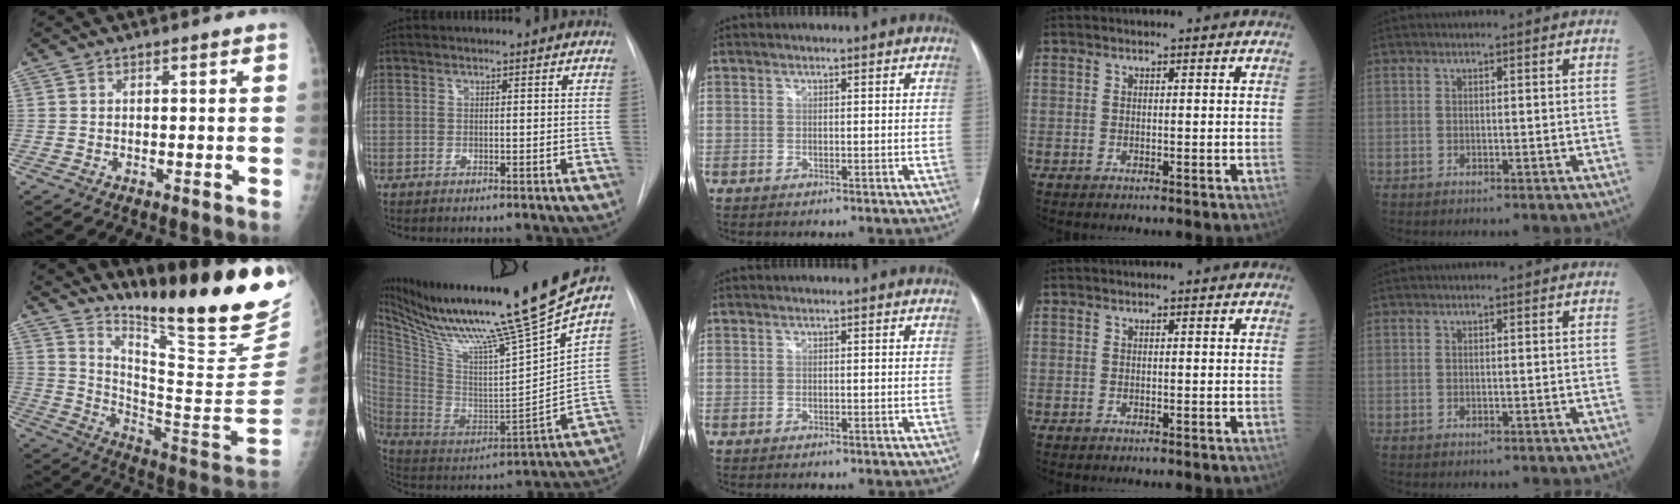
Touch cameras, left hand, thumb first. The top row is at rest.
{"thumb": {"total": 28.1, "force": [20.6, 3.9, 18.6], "torque": [-0.257, -0.146, 0.299]}, "index": {"total": 28.1, "force": [22.0, -1.9, 17.4], "torque": [-0.299, -0.063, 0.354]}}